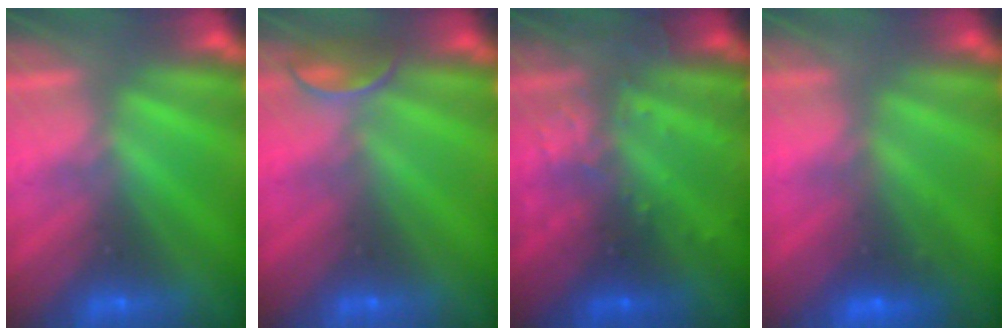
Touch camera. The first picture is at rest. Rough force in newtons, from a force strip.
{"total": 2.4}
{"total": 3.1}
{"total": 8.6}